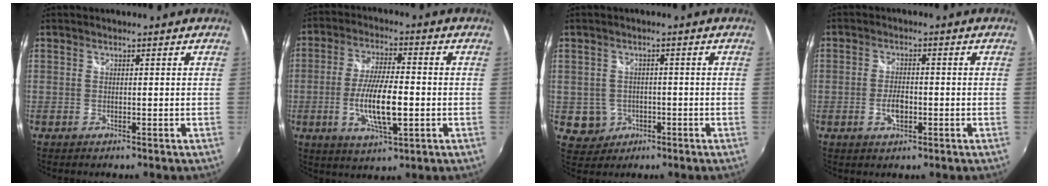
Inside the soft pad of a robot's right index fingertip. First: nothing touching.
{"total": 11.0, "force": [-2.5, 2.9, 10.3], "torque": [-0.198, -0.010, -0.043]}
{"total": 4.9, "force": [-1.0, 4.7, 0.6], "torque": [-0.023, 0.014, -0.003]}
{"total": 4.0, "force": [-1.2, 2.0, 3.3], "torque": [-0.065, -0.001, -0.021]}